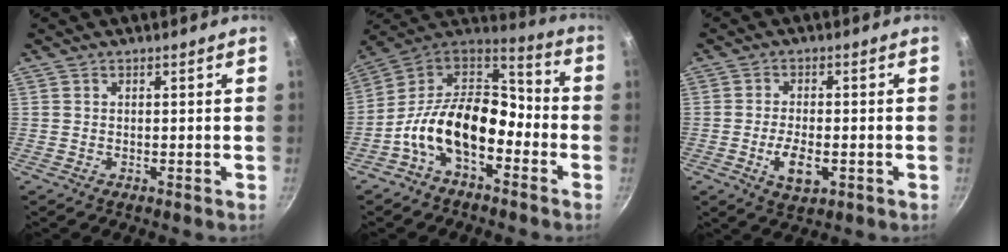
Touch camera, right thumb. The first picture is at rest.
{"total": 17.2, "force": [-5.9, 10.3, 12.3], "torque": [-0.189, 0.068, -0.132]}
{"total": 6.4, "force": [-1.8, 3.2, 5.3], "torque": [-0.092, 0.004, -0.028]}